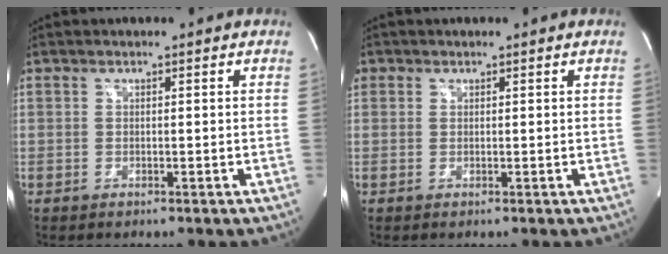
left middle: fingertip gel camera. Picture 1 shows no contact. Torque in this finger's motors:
{"motor_torque": [0.43, -0.38, 0.21, 0.05]}